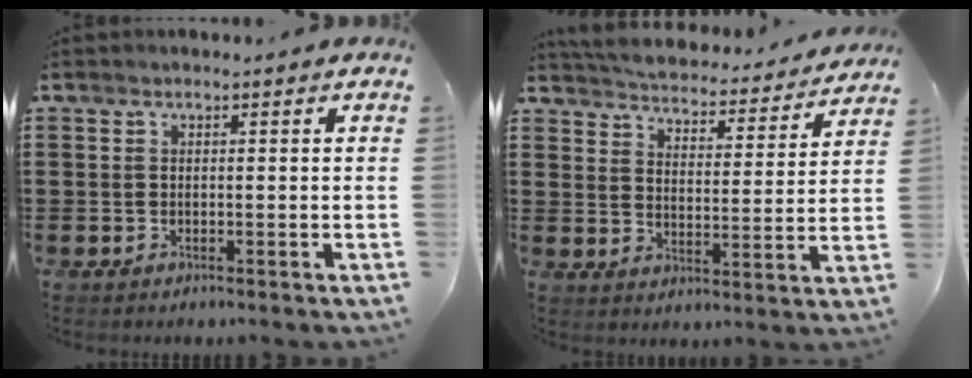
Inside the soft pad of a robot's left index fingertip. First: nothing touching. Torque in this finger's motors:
{"motor_torque": [-1.07, -1.07, -0.24, 0.00]}